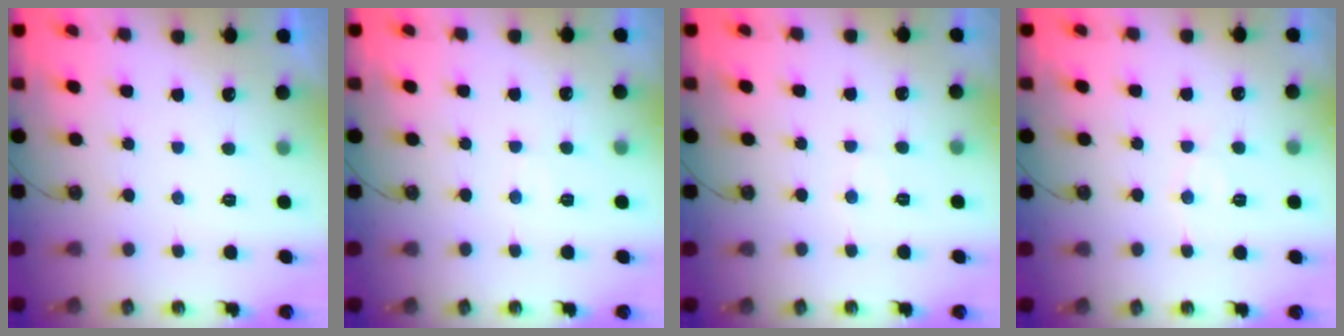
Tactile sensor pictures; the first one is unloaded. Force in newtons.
{"total": 4.3, "press": 4.2, "slide": 0.7}
{"total": 4.6, "press": 4.6, "slide": 0.5}
{"total": 6.4, "press": 6.4, "slide": 0.4}